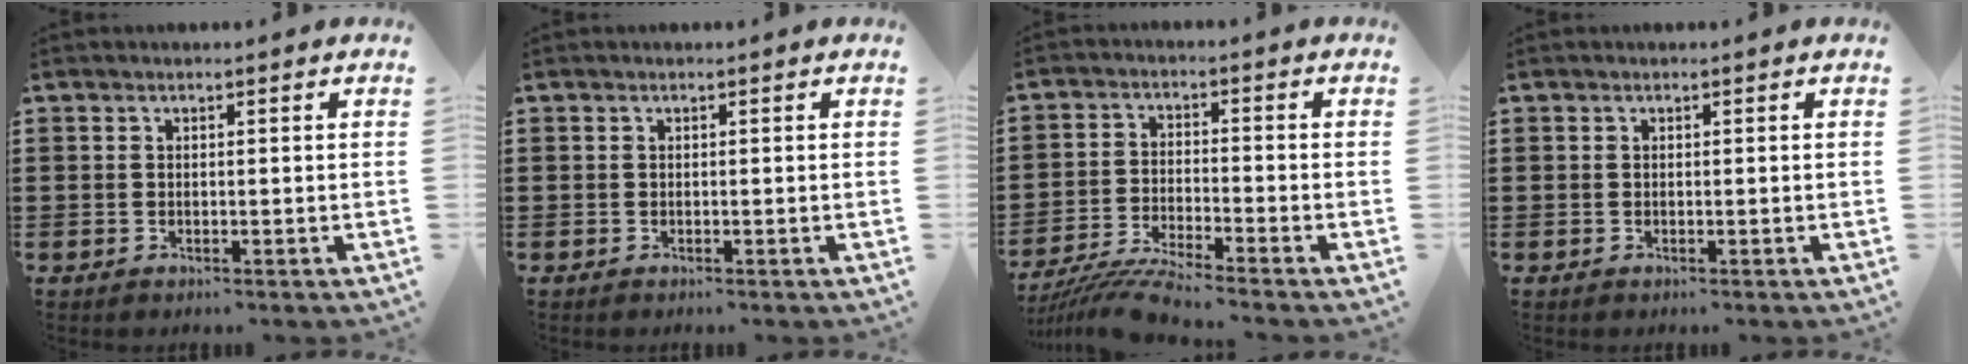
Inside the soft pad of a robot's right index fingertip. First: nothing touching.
{"total": 0.0}
{"total": 5.8, "force": [-5.5, -0.7, 1.8], "torque": [-0.045, -0.020, -0.110]}
{"total": 0.0}